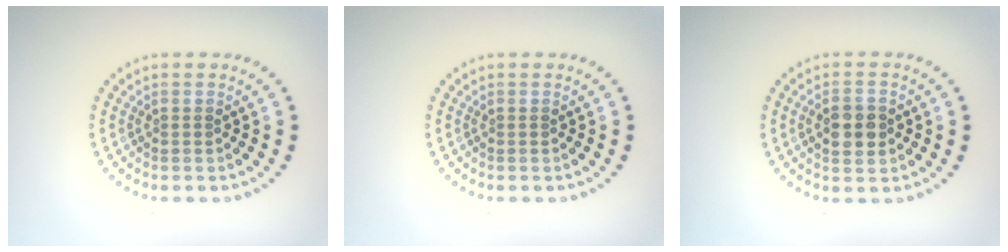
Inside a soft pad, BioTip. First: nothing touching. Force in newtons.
{"total": 0.0}
{"total": 3.3, "press": 3.3, "slide": 0.2}